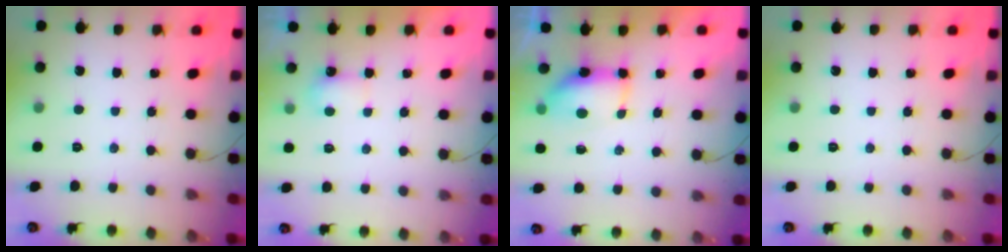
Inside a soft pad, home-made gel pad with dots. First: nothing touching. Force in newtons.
{"total": 4.5, "press": 4.4, "slide": 0.7}
{"total": 11.3, "press": 8.1, "slide": 7.9}
{"total": 0.0}